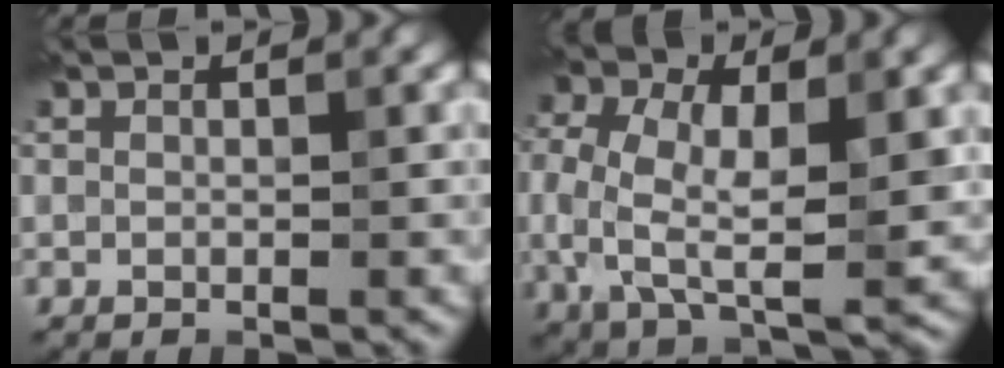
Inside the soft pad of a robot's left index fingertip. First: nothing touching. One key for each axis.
{"total": 9.9, "fx": 0.0, "fy": 5.7, "fz": 8.1, "tx": -0.167, "ty": 0.002, "tz": -0.001}